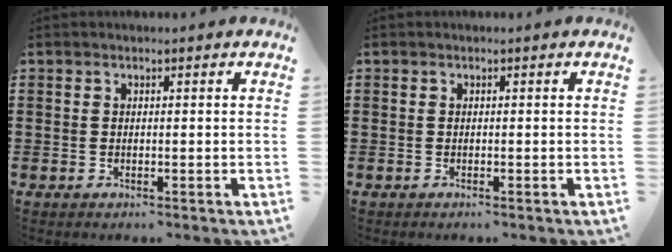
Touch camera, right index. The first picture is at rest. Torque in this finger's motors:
{"motor_torque": [-0.62, 1.06, -0.09, 0.01]}